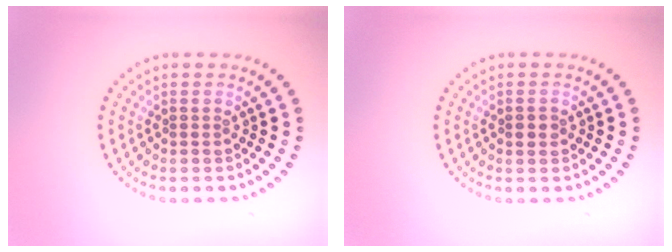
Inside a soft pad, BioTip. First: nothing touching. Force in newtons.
{"total": 1.4, "press": 1.4, "slide": 0.0}